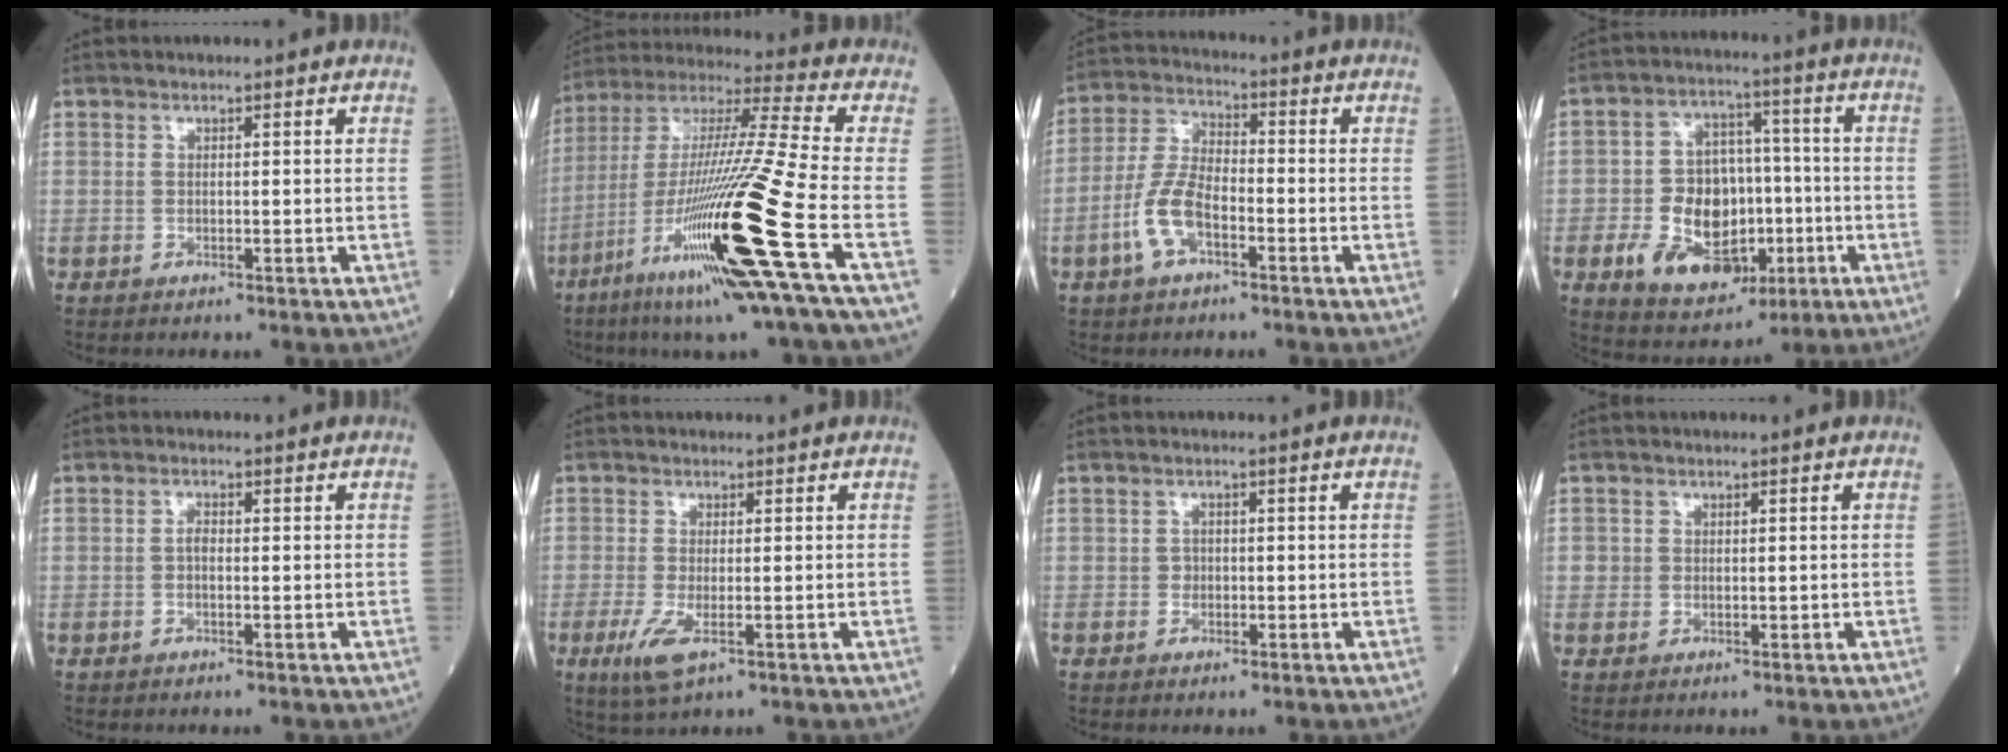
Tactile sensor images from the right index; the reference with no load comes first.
{"total": 24.5, "force": [-9.6, -0.9, 22.5], "torque": [-0.434, -0.049, -0.181]}
{"total": 7.9, "force": [-3.3, 3.4, 6.3], "torque": [-0.142, 0.010, -0.070]}
{"total": 14.3, "force": [-4.3, 9.2, 10.1], "torque": [-0.185, 0.013, -0.059]}
{"total": 1.2, "force": [-0.2, 0.5, 1.1], "torque": [-0.018, 0.004, -0.006]}
{"total": 4.5, "force": [-1.9, 1.1, 4.0], "torque": [-0.088, -0.014, -0.031]}
{"total": 1.5, "force": [-0.4, 1.4, 0.4], "torque": [-0.002, 0.006, -0.007]}
{"total": 1.6, "force": [0.2, 1.6, 0.3], "torque": [-0.001, 0.002, 0.003]}